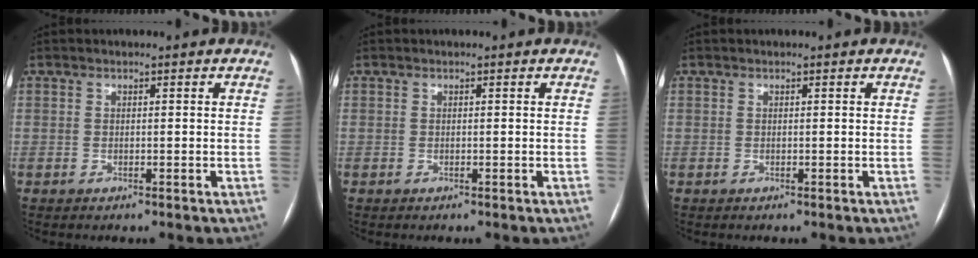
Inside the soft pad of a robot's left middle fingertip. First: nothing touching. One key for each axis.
{"total": 0.0}
{"total": 0.0}